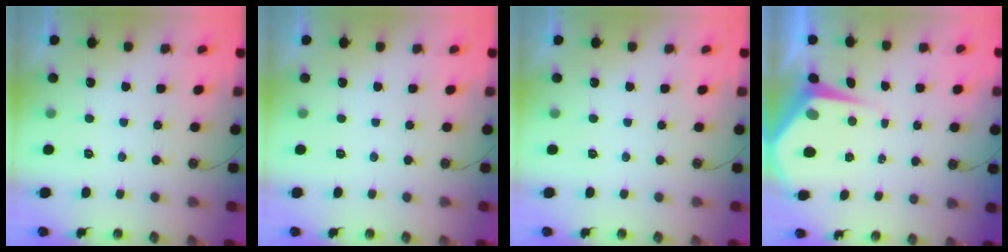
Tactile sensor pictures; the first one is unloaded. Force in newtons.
{"total": 0.0}
{"total": 0.0}
{"total": 6.2, "press": 6.2, "slide": 0.5}